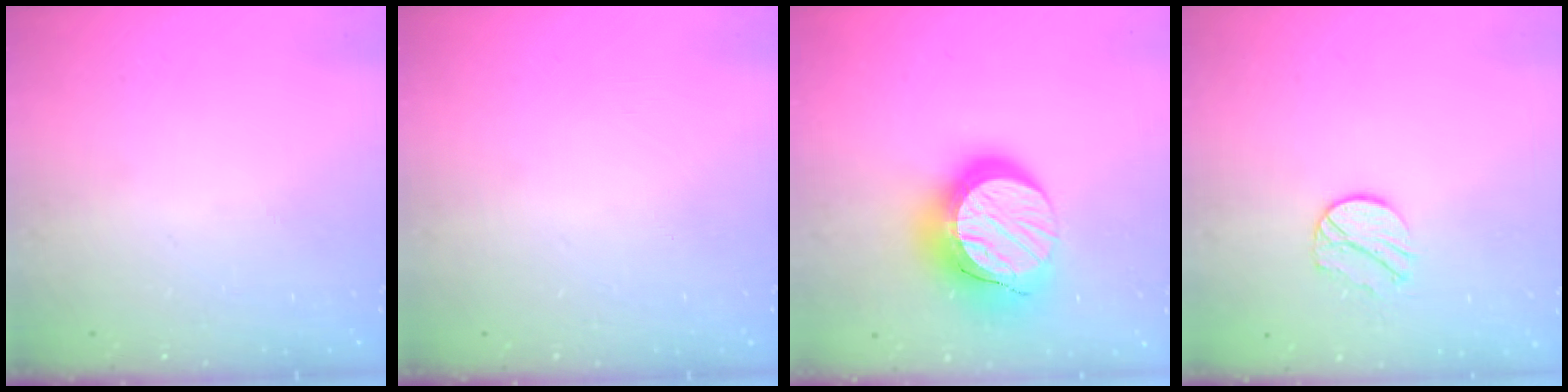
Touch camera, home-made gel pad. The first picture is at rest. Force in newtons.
{"total": 0.0}
{"total": 18.5, "press": 18.5, "slide": 1.3}
{"total": 9.1, "press": 9.1, "slide": 0.4}